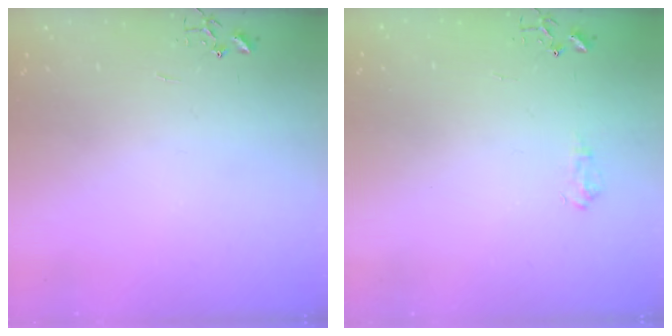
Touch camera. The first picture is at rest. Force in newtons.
{"total": 6.3, "press": 6.3, "slide": 0.7}